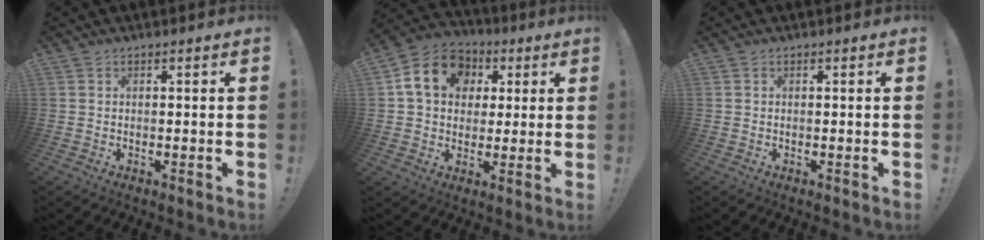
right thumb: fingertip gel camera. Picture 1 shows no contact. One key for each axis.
{"total": 14.9, "fx": 4.4, "fy": 11.8, "fz": 7.9, "tx": -0.114, "ty": -0.002, "tz": 0.089}
{"total": 0.0}